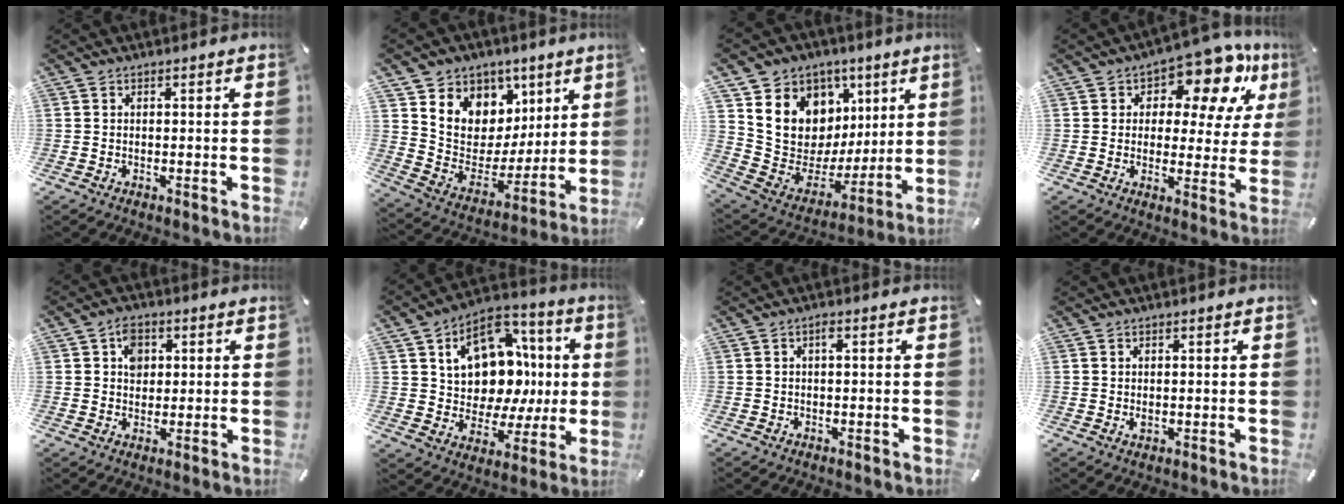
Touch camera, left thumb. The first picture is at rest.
{"total": 9.2, "force": [4.0, 8.3, -0.3], "torque": [-0.002, -0.062, 0.082]}
{"total": 14.7, "force": [5.7, 12.8, 4.7], "torque": [-0.066, -0.059, 0.123]}
{"total": 13.9, "force": [9.0, 6.8, 8.0], "torque": [-0.128, -0.058, 0.153]}
{"total": 5.1, "force": [1.2, 4.2, 2.4], "torque": [-0.025, -0.002, 0.015]}
{"total": 15.6, "force": [4.4, 12.3, 8.5], "torque": [-0.120, -0.040, 0.087]}
{"total": 1.4, "force": [0.1, 0.4, 1.3], "torque": [-0.027, 0.003, 0.001]}
{"total": 0.9, "force": [0.1, 0.8, 0.4], "torque": [-0.009, 0.004, 0.002]}